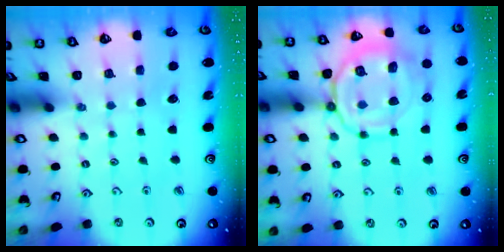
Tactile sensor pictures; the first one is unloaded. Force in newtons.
{"total": 13.8, "press": 13.8, "slide": 1.5}